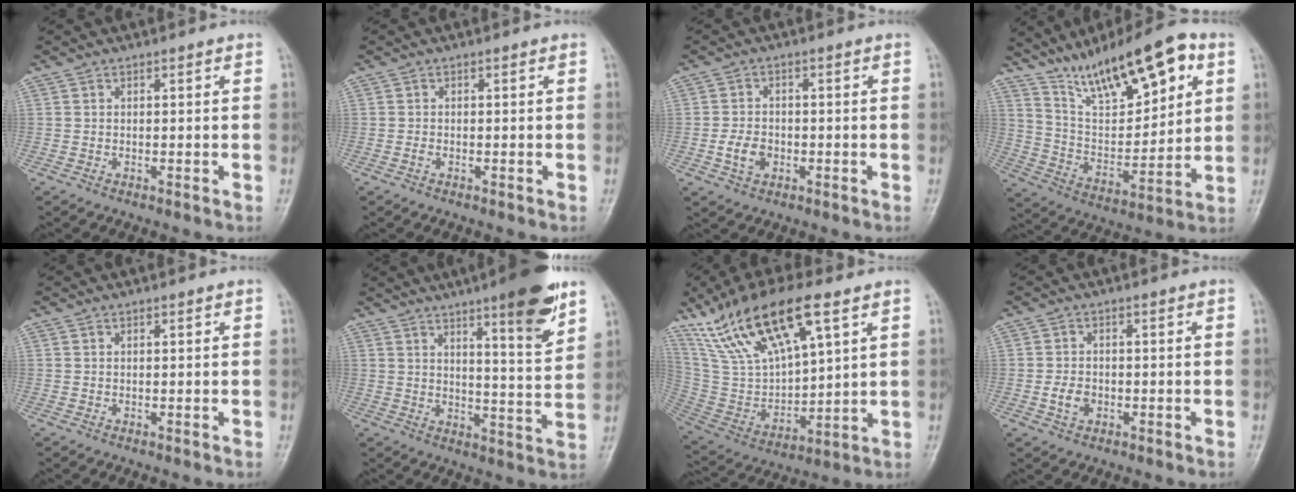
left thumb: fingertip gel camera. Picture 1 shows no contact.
{"total": 0.5, "force": [-0.4, 0.3, 0.3], "torque": [-0.007, 0.000, -0.010]}
{"total": 4.3, "force": [-1.4, 3.2, 2.6], "torque": [-0.041, 0.008, -0.026]}
{"total": 19.6, "force": [11.6, 7.0, 14.2], "torque": [-0.194, -0.040, 0.210]}
{"total": 0.0}
{"total": 13.6, "force": [8.4, 2.1, 10.5], "torque": [-0.133, -0.050, 0.120]}
{"total": 20.2, "force": [11.8, 7.5, 14.6], "torque": [-0.264, -0.030, 0.236]}
{"total": 3.1, "force": [-1.0, 2.4, 1.8], "torque": [-0.030, 0.005, -0.018]}